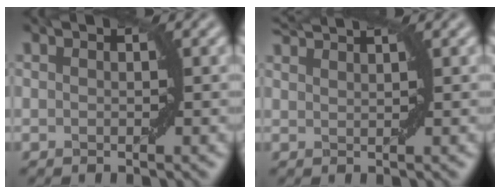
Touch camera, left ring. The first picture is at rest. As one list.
[{"total": 2.6, "force": [2.5, 0.1, 1.0], "torque": [-0.007, 0.010, 0.037]}]